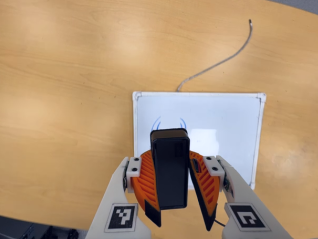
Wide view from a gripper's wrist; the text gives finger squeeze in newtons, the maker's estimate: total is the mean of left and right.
{"total": 7.4, "left": 8.2, "right": 6.7}